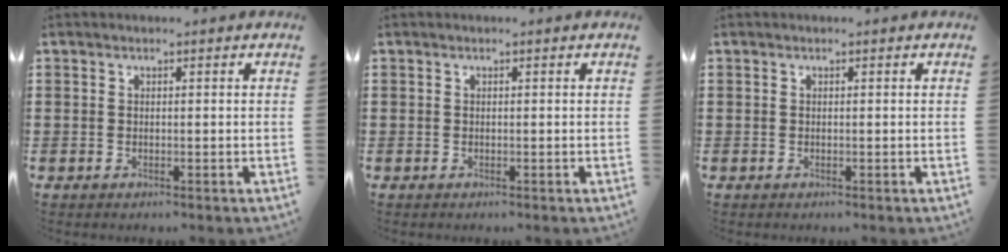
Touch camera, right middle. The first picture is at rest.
{"total": 0.0}
{"total": 0.0}